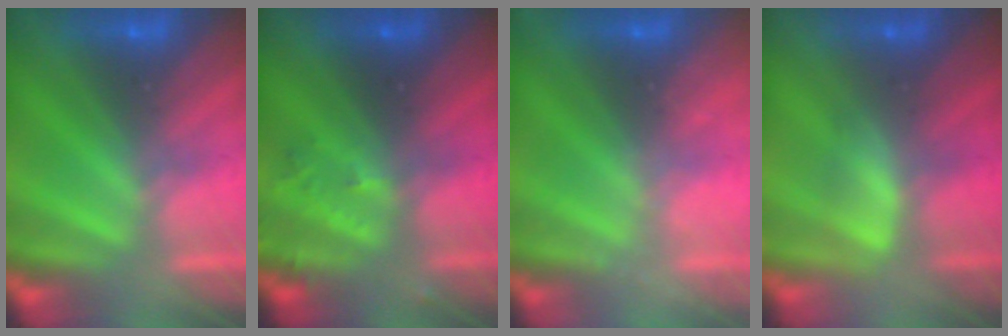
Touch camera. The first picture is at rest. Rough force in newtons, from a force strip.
{"total": 2.8}
{"total": 2.4}
{"total": 2.7}